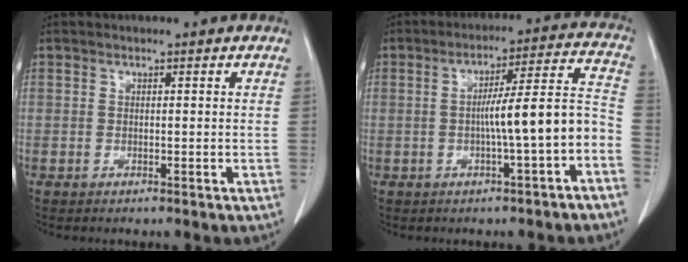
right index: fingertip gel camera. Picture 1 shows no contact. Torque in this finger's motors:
{"motor_torque": [1.51, -0.53, 0.73, 0.17]}